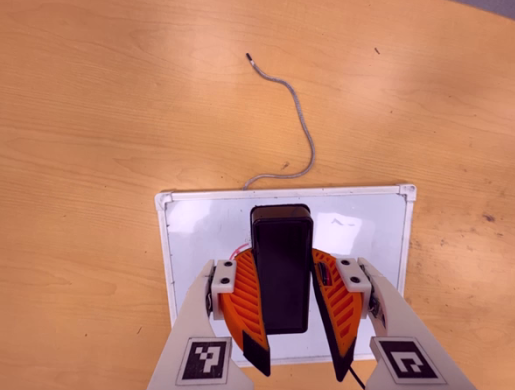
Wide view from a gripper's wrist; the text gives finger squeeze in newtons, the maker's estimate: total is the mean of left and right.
{"total": 9.6, "left": 8.8, "right": 10.4}